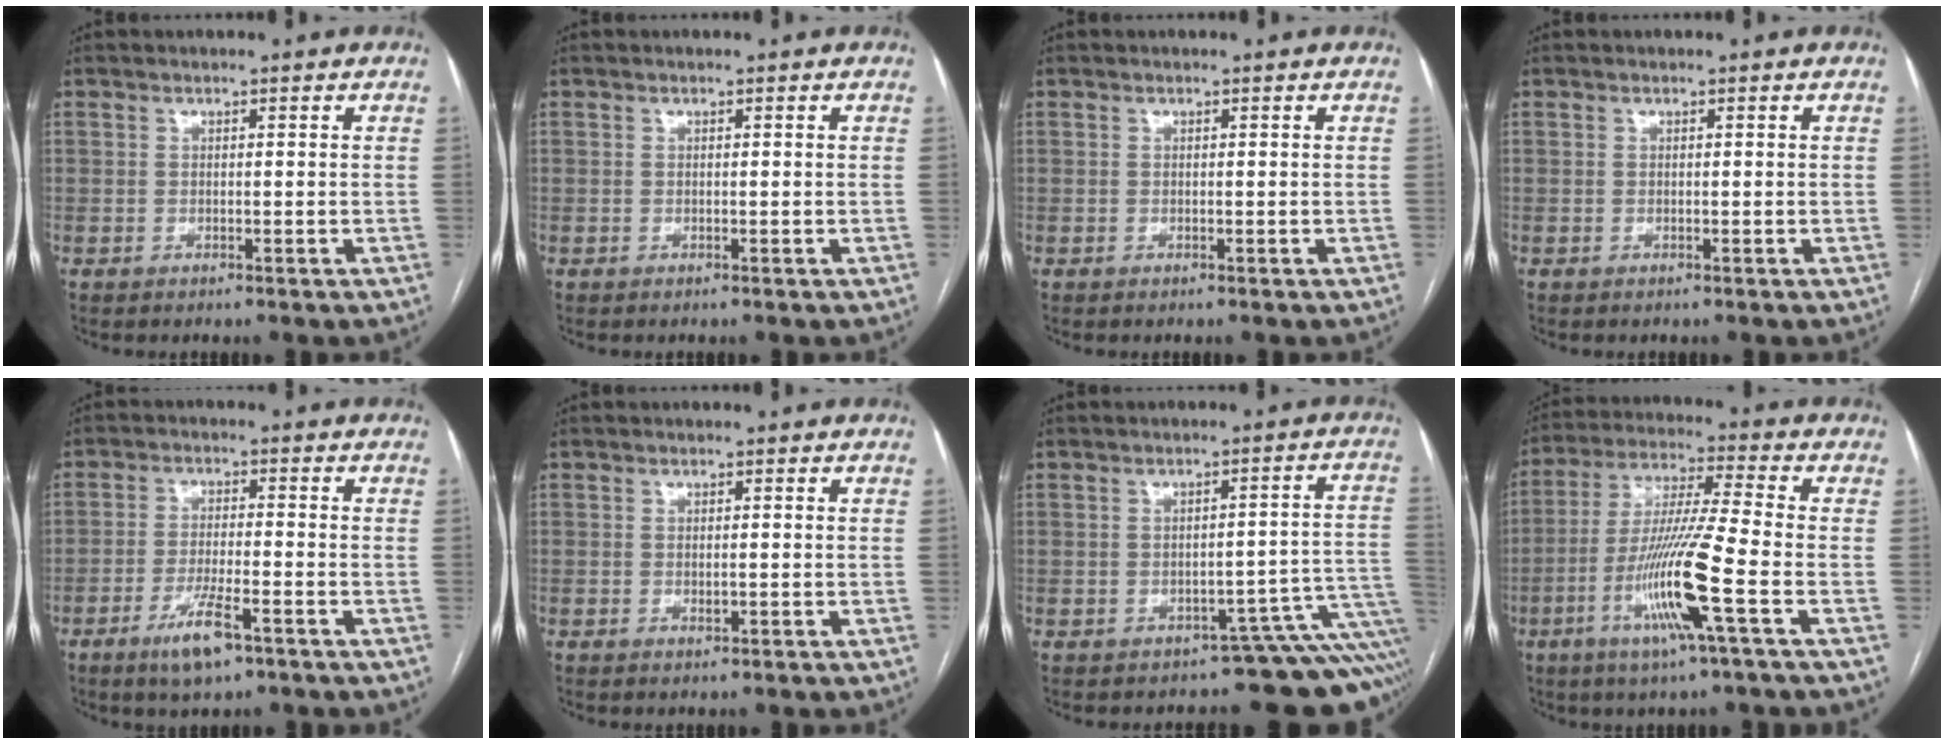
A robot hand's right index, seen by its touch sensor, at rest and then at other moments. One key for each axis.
{"total": 0.0}
{"total": 0.0}
{"total": 0.0}
{"total": 6.5, "fx": -3.9, "fy": 1.1, "fz": 5.1, "tx": -0.101, "ty": -0.009, "tz": -0.065}
{"total": 0.8, "fx": -0.2, "fy": 0.2, "fz": 0.7, "tx": -0.013, "ty": -0.002, "tz": -0.002}
{"total": 9.6, "fx": -8.2, "fy": 3.1, "fz": 3.8, "tx": 0.000, "ty": 0.056, "tz": -0.088}
{"total": 13.6, "fx": -5.0, "fy": -1.2, "fz": 12.6, "tx": -0.252, "ty": -0.017, "tz": -0.100}